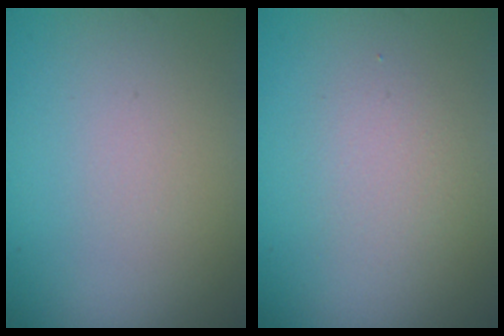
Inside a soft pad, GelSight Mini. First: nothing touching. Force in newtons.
{"total": 1.8, "press": 1.8, "slide": 0.1}